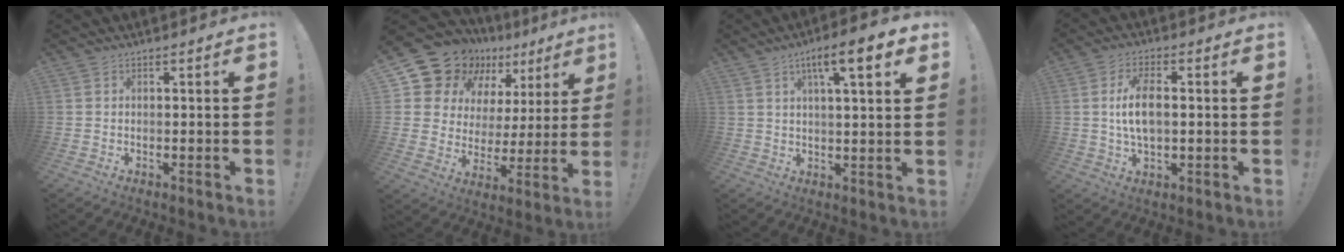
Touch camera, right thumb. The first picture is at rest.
{"total": 16.8, "force": [13.1, 9.1, 5.3], "torque": [-0.106, -0.096, 0.259]}
{"total": 10.4, "force": [4.9, 1.9, 9.0], "torque": [-0.129, -0.017, 0.071]}
{"total": 9.1, "force": [0.5, 4.8, 7.7], "torque": [-0.143, 0.002, 0.007]}